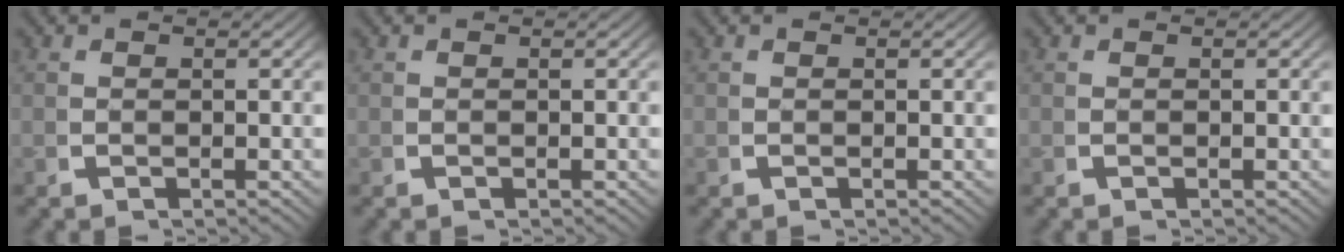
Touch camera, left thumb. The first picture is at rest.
{"total": 0.0}
{"total": 0.0}
{"total": 0.0}